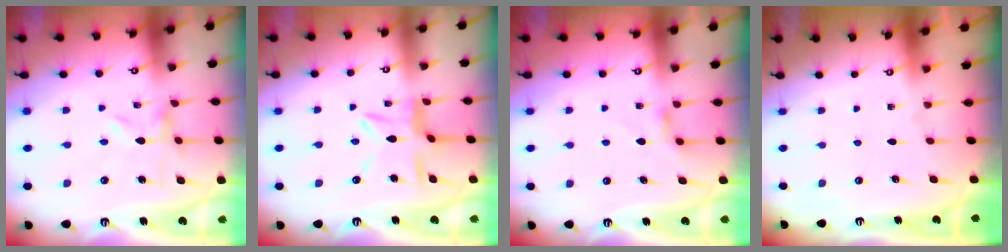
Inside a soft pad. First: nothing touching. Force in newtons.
{"total": 9.0, "press": 8.9, "slide": 0.7}
{"total": 3.4, "press": 3.3, "slide": 0.4}
{"total": 0.0}